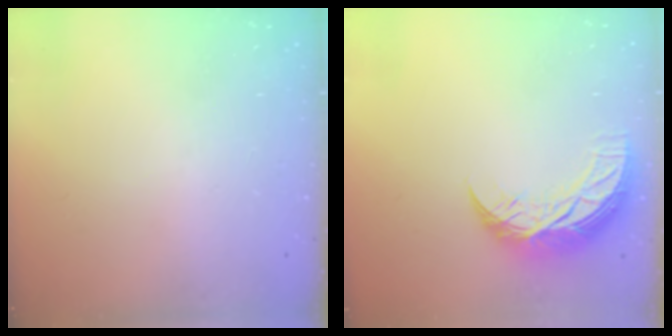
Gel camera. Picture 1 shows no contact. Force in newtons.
{"total": 11.2, "press": 11.1, "slide": 0.9}